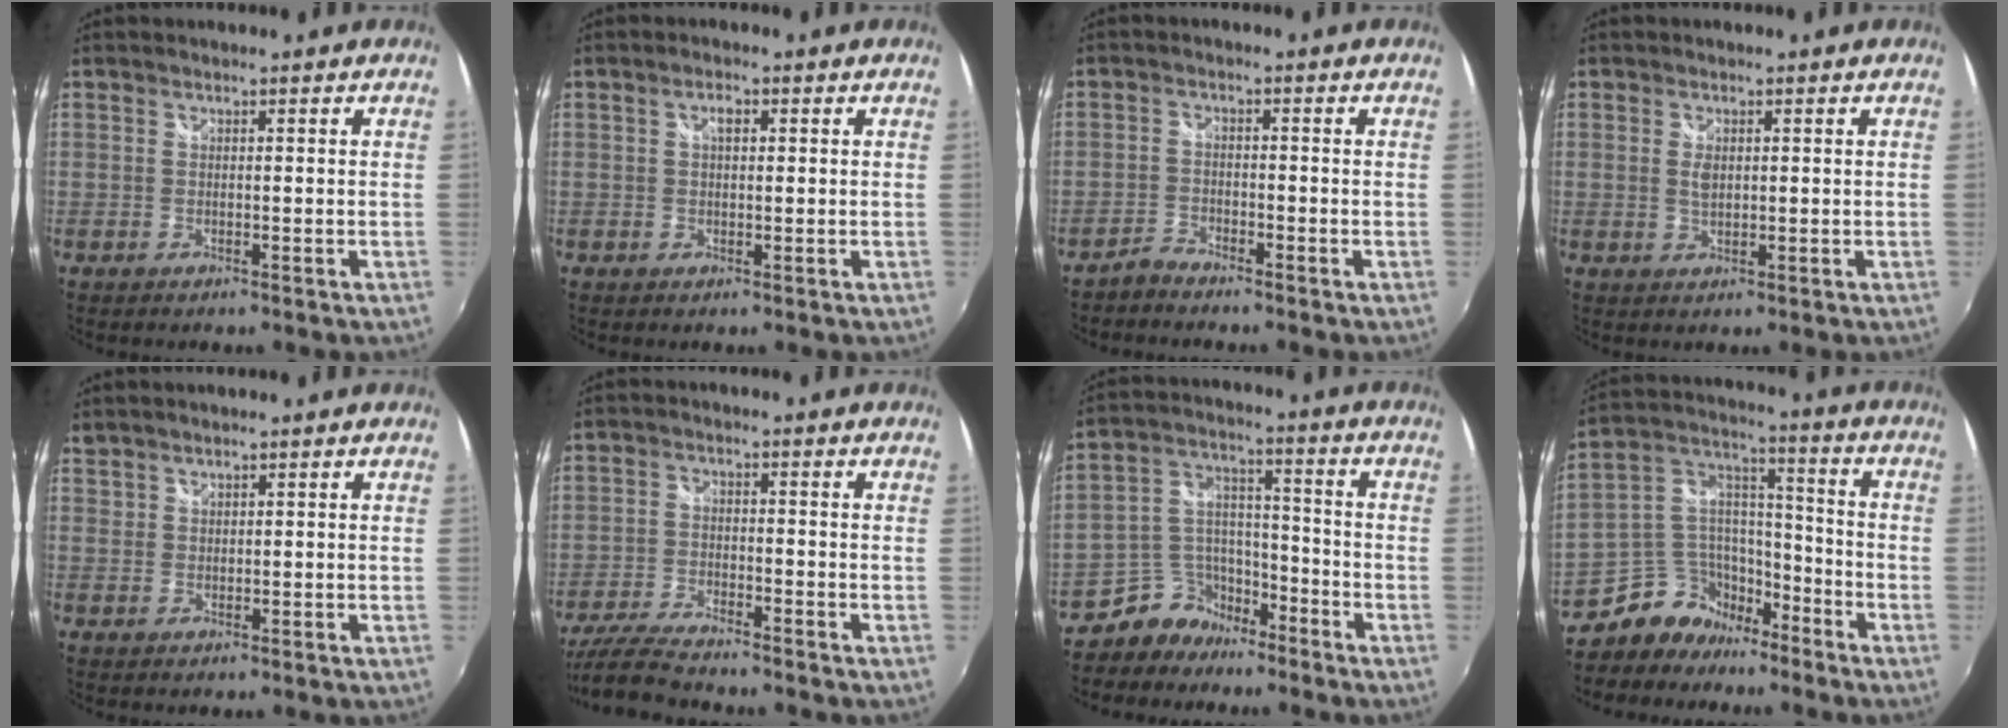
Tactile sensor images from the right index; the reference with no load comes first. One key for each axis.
{"total": 2.0, "fx": 0.7, "fy": 1.0, "fz": 1.6, "tx": -0.028, "ty": 0.008, "tz": 0.012}
{"total": 2.5, "fx": -2.4, "fy": 0.5, "fz": 0.3, "tx": -0.013, "ty": -0.001, "tz": -0.051}
{"total": 2.1, "fx": 0.3, "fy": 1.3, "fz": 1.7, "tx": -0.029, "ty": -0.001, "tz": 0.006}
{"total": 1.4, "fx": 1.3, "fy": 0.5, "fz": 0.0, "tx": 0.005, "ty": 0.006, "tz": 0.028}
{"total": 9.3, "fx": -8.4, "fy": 1.1, "fz": 3.9, "tx": -0.105, "ty": -0.022, "tz": -0.157}
{"total": 8.4, "fx": -6.4, "fy": 5.2, "fz": 1.6, "tx": -0.038, "ty": 0.041, "tz": -0.117}
{"total": 10.5, "fx": -7.7, "fy": 6.7, "fz": 2.6, "tx": -0.063, "ty": 0.056, "tz": -0.142}